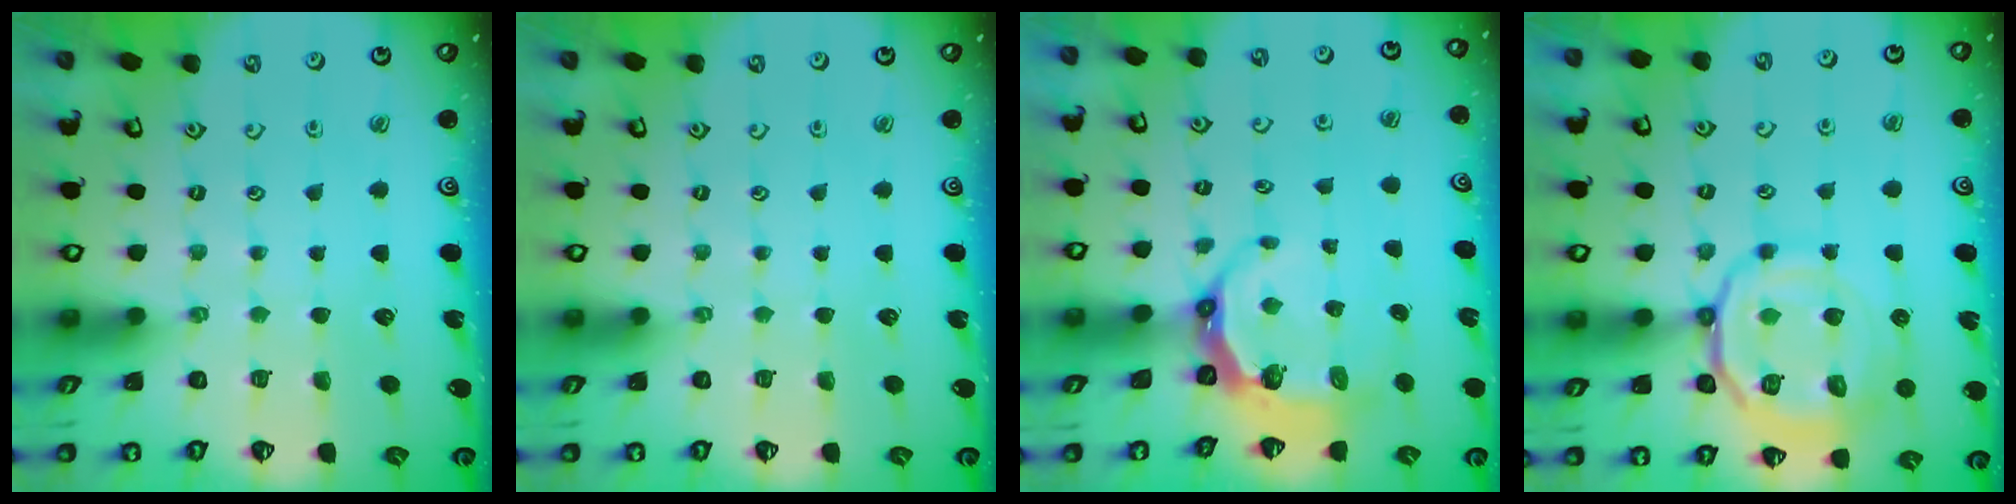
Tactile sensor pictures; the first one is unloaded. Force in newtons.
{"total": 0.0}
{"total": 7.1, "press": 6.1, "slide": 3.6}
{"total": 16.7, "press": 16.6, "slide": 1.9}